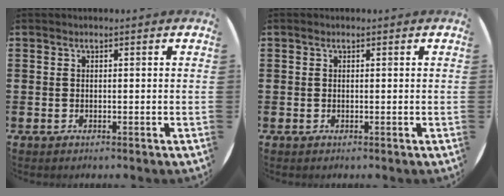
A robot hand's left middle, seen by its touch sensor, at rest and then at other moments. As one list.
[{"total": 0.0}]